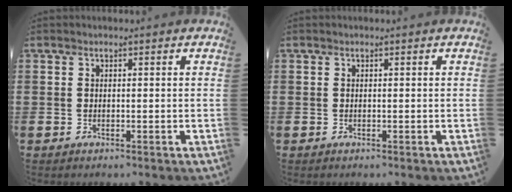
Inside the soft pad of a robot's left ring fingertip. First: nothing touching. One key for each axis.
{"total": 0.0}